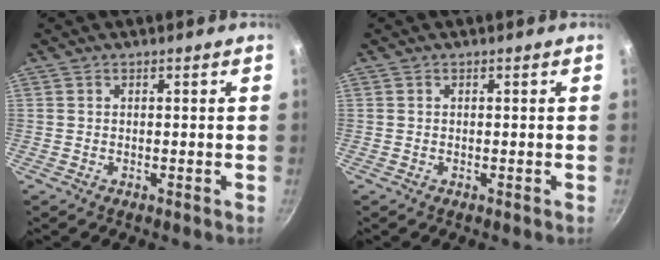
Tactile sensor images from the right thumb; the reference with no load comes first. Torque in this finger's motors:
{"motor_torque": [0.01, 0.00, 0.11, 0.07, 0.01]}